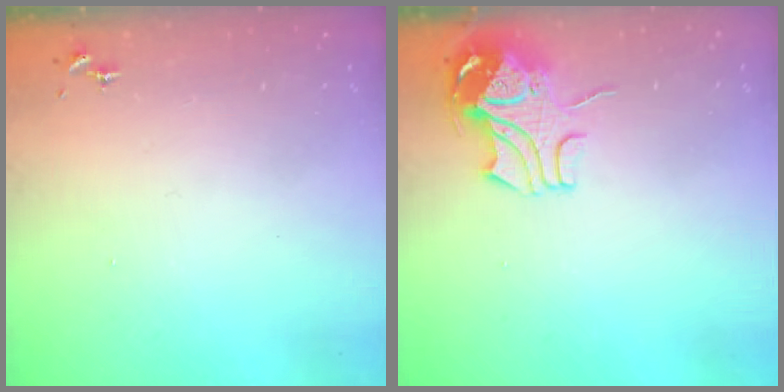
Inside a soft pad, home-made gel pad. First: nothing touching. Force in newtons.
{"total": 9.4, "press": 9.4, "slide": 0.9}